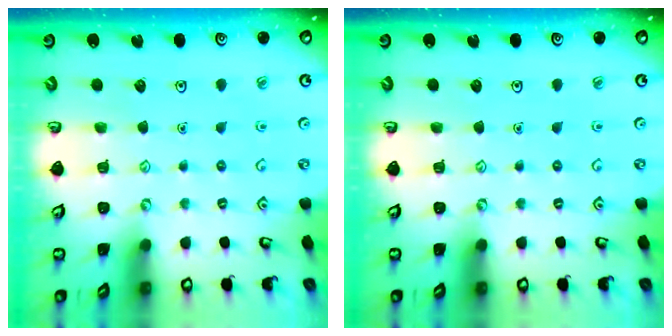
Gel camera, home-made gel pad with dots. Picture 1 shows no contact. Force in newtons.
{"total": 0.0}